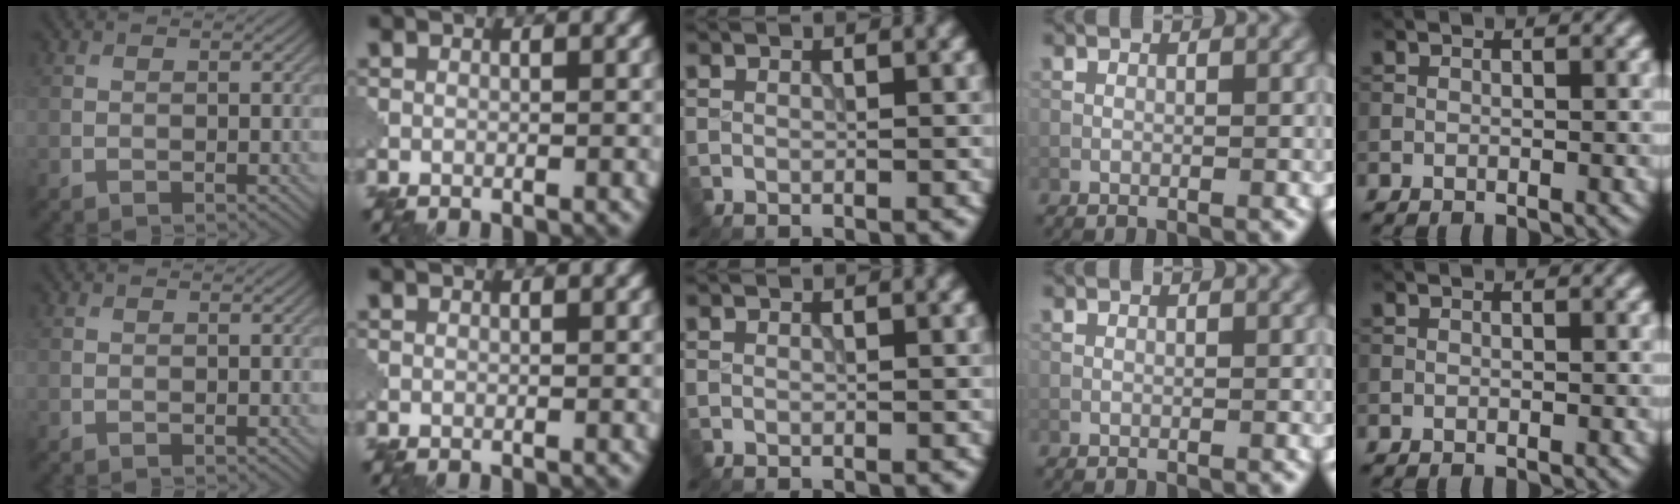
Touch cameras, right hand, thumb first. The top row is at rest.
{}